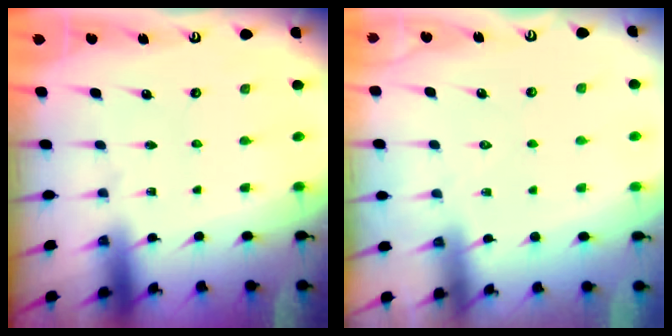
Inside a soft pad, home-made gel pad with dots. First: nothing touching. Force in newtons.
{"total": 3.7, "press": 3.6, "slide": 0.5}